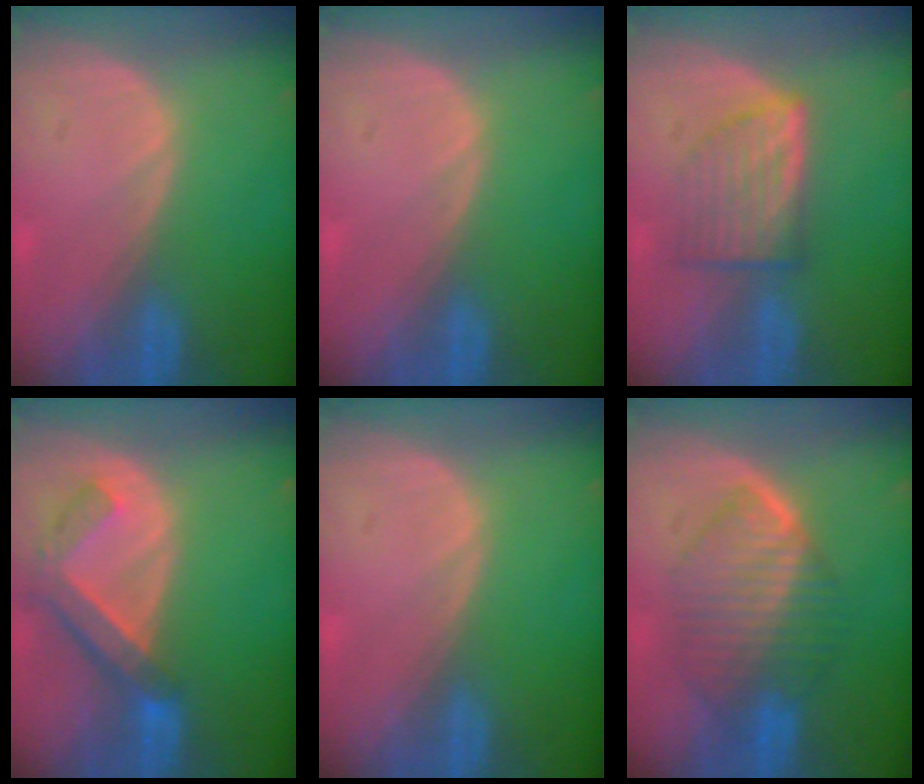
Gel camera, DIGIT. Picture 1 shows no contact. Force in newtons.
{"total": 0.0}
{"total": 6.3, "press": 6.0, "slide": 1.7}
{"total": 7.0, "press": 6.1, "slide": 3.4}
{"total": 0.0}
{"total": 8.1, "press": 8.1, "slide": 0.4}